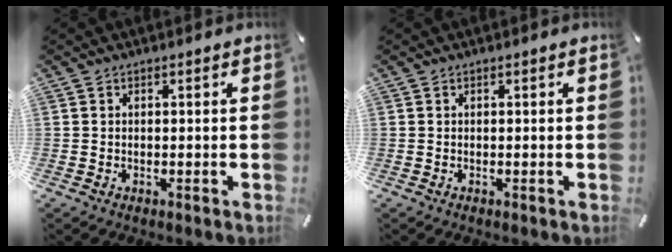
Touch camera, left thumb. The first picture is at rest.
{"total": 0.0}